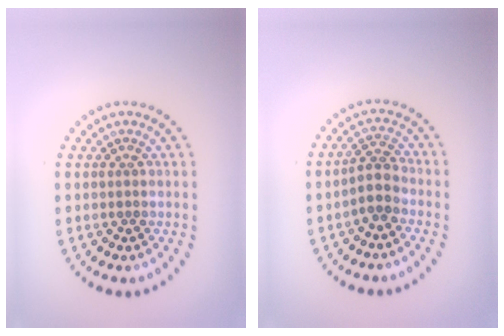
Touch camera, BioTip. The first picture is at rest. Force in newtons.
{"total": 2.5, "press": 1.9, "slide": 1.5}